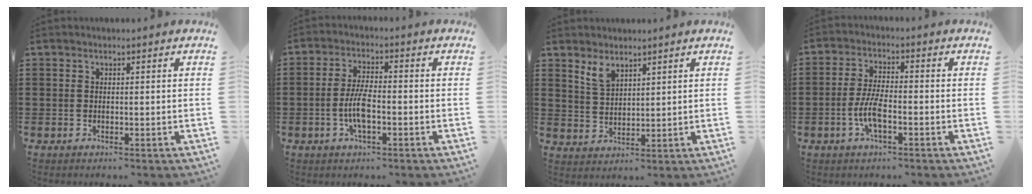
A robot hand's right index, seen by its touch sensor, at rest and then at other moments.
{"total": 5.6, "force": [-1.4, 1.7, 5.2], "torque": [-0.118, -0.005, -0.032]}
{"total": 3.5, "force": [2.6, 1.5, 1.7], "torque": [-0.040, 0.003, 0.050]}
{"total": 5.7, "force": [-1.8, 1.6, 5.1], "torque": [-0.124, -0.009, -0.040]}